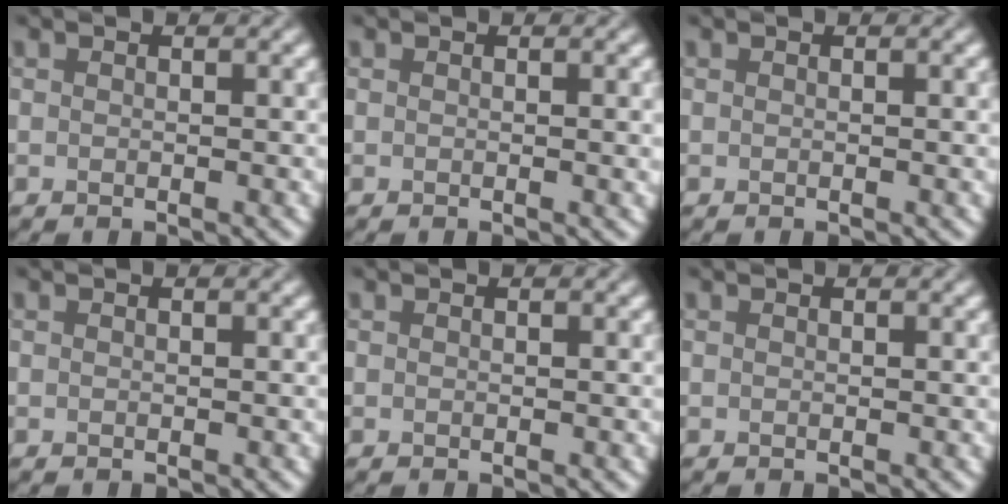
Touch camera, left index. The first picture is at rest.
{"total": 1.2, "force": [0.1, 0.3, 1.2], "torque": [-0.012, 0.002, -0.001]}
{"total": 0.5, "force": [0.0, 0.1, 0.5], "torque": [-0.006, 0.002, 0.001]}
{"total": 0.0}
{"total": 0.0}
{"total": 0.0}